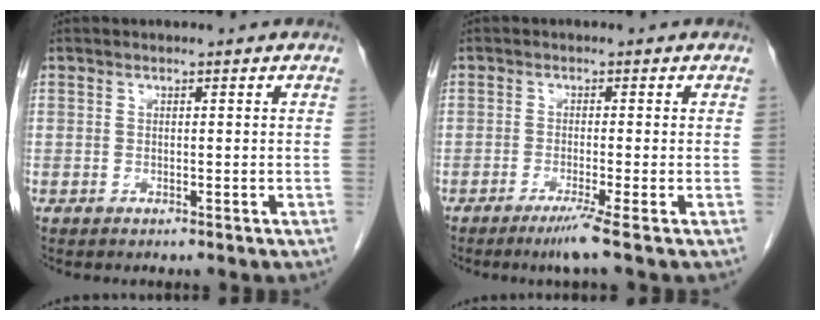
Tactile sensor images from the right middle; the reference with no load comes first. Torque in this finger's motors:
{"motor_torque": [0.50, -0.28, 0.15, 0.03]}